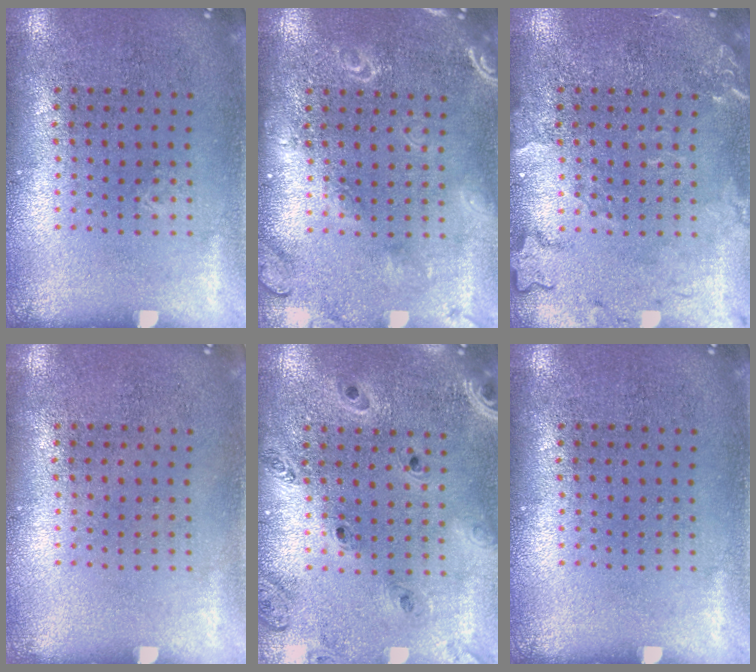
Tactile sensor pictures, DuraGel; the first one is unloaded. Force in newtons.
{"total": 2.9, "press": 2.9, "slide": 0.4}
{"total": 2.5, "press": 2.5, "slide": 0.4}
{"total": 0.0}
{"total": 1.4, "press": 1.4, "slide": 0.1}
{"total": 0.0}